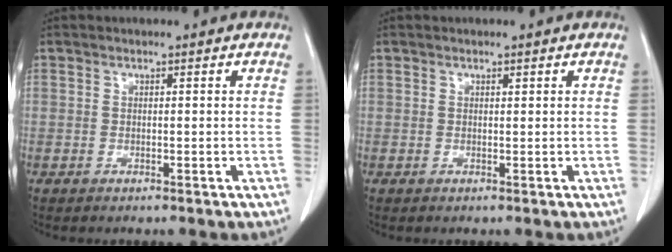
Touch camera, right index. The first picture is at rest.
{"total": 0.0}